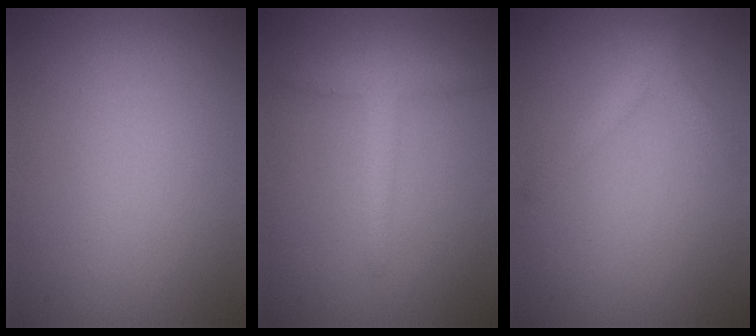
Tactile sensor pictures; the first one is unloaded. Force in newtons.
{"total": 2.4, "press": 2.4, "slide": 0.2}
{"total": 2.1, "press": 2.1, "slide": 0.1}